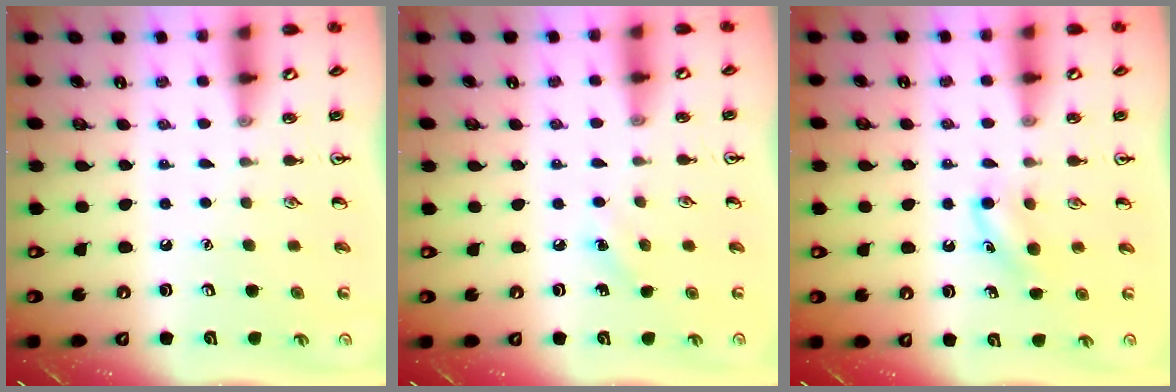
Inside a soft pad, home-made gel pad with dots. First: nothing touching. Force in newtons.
{"total": 6.3, "press": 5.9, "slide": 2.2}
{"total": 5.9, "press": 5.6, "slide": 1.9}